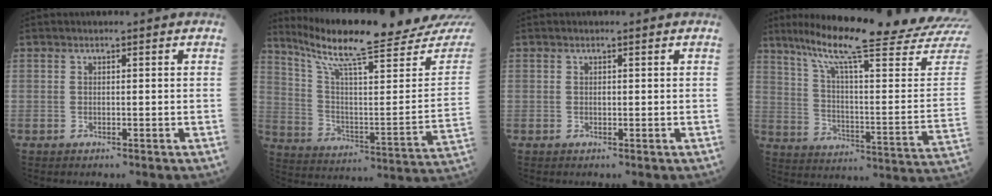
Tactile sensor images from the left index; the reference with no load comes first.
{"total": 24.6, "force": [22.0, -0.2, 11.1], "torque": [-0.189, -0.082, 0.314]}
{"total": 0.0}
{"total": 27.4, "force": [23.4, -0.7, 14.4], "torque": [-0.230, -0.078, 0.314]}